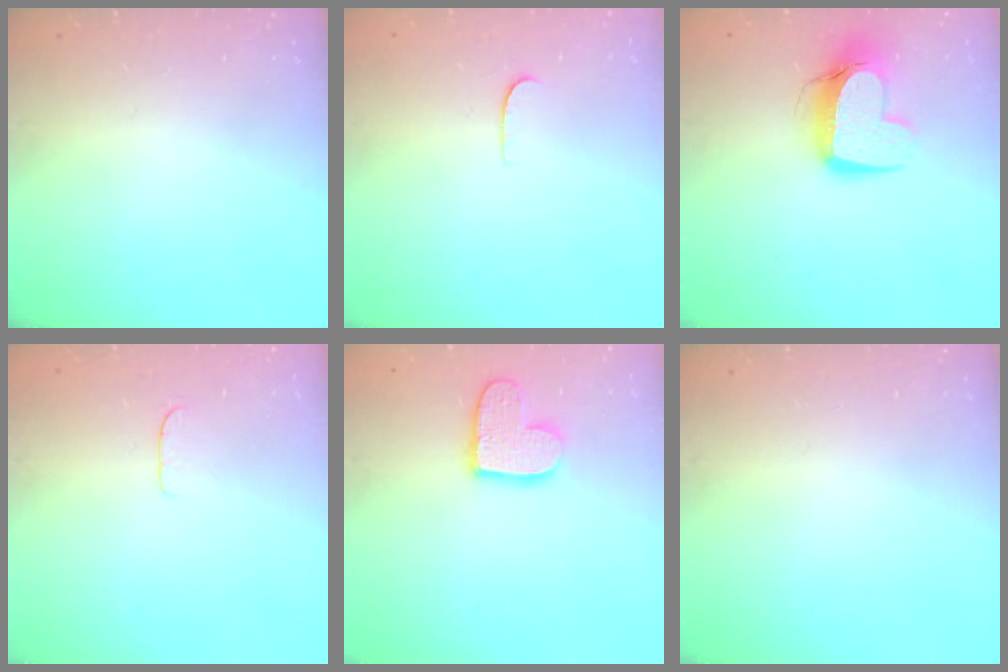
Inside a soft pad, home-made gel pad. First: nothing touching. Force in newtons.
{"total": 4.3, "press": 4.3, "slide": 0.2}
{"total": 12.4, "press": 12.3, "slide": 1.5}
{"total": 3.6, "press": 3.6, "slide": 0.2}
{"total": 12.1, "press": 12.0, "slide": 0.9}
{"total": 0.0}